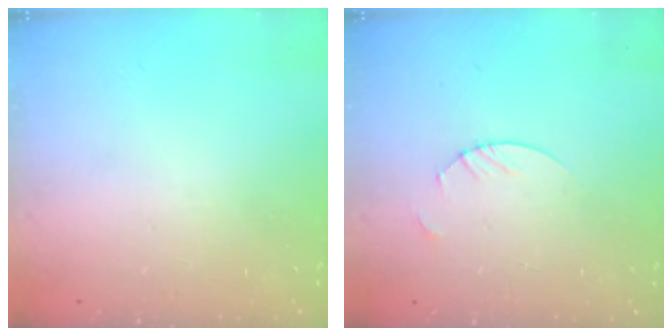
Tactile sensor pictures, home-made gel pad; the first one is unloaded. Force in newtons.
{"total": 1.8, "press": 1.8, "slide": 0.2}